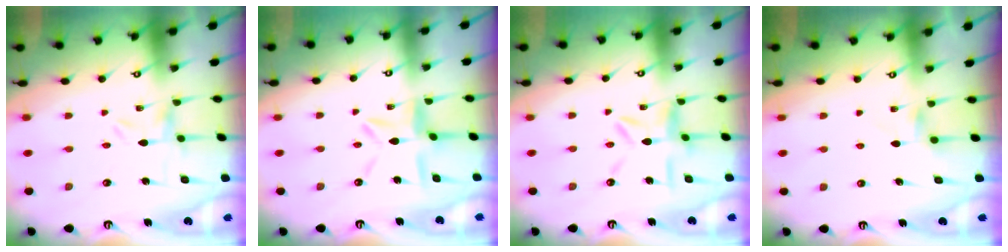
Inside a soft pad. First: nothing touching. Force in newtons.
{"total": 8.5, "press": 8.5, "slide": 0.8}
{"total": 9.1, "press": 9.1, "slide": 0.9}
{"total": 3.3, "press": 3.3, "slide": 0.5}